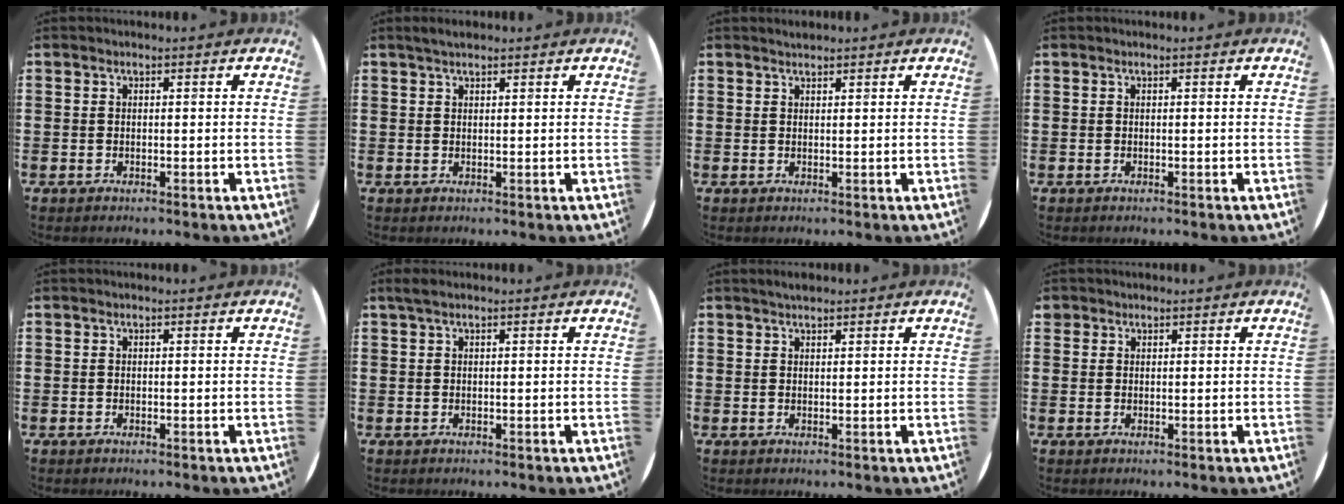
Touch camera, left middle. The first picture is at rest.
{"total": 1.3, "force": [1.1, 0.2, 0.5], "torque": [-0.010, 0.004, 0.020]}
{"total": 0.9, "force": [0.9, 0.0, 0.0], "torque": [0.001, 0.001, 0.017]}
{"total": 0.0}
{"total": 0.0}
{"total": 0.9, "force": [0.6, 0.2, 0.6], "torque": [-0.010, 0.004, 0.010]}
{"total": 1.3, "force": [1.2, 0.2, 0.3], "torque": [-0.006, 0.004, 0.022]}
{"total": 0.9, "force": [0.8, 0.5, -0.1], "torque": [0.002, 0.003, 0.015]}